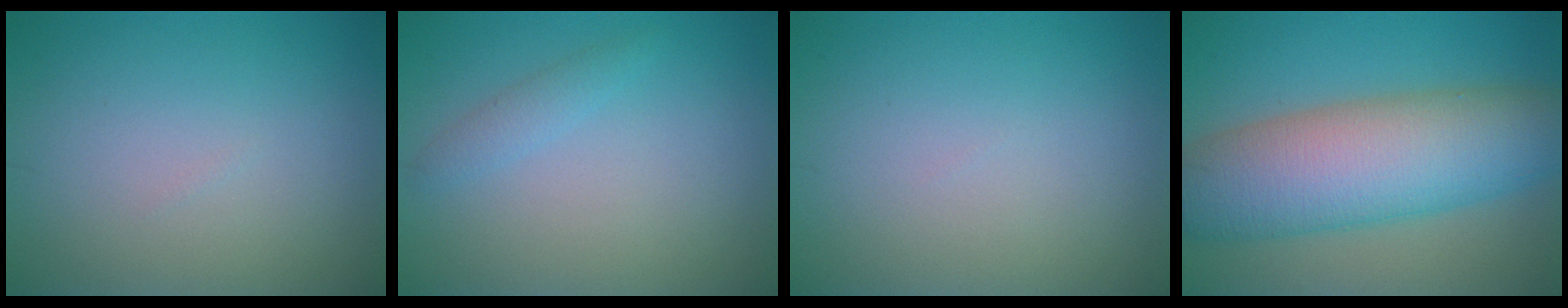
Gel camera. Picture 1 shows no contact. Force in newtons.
{"total": 1.3, "press": 1.3, "slide": 0.0}
{"total": 0.0}
{"total": 11.1, "press": 11.1, "slide": 0.6}